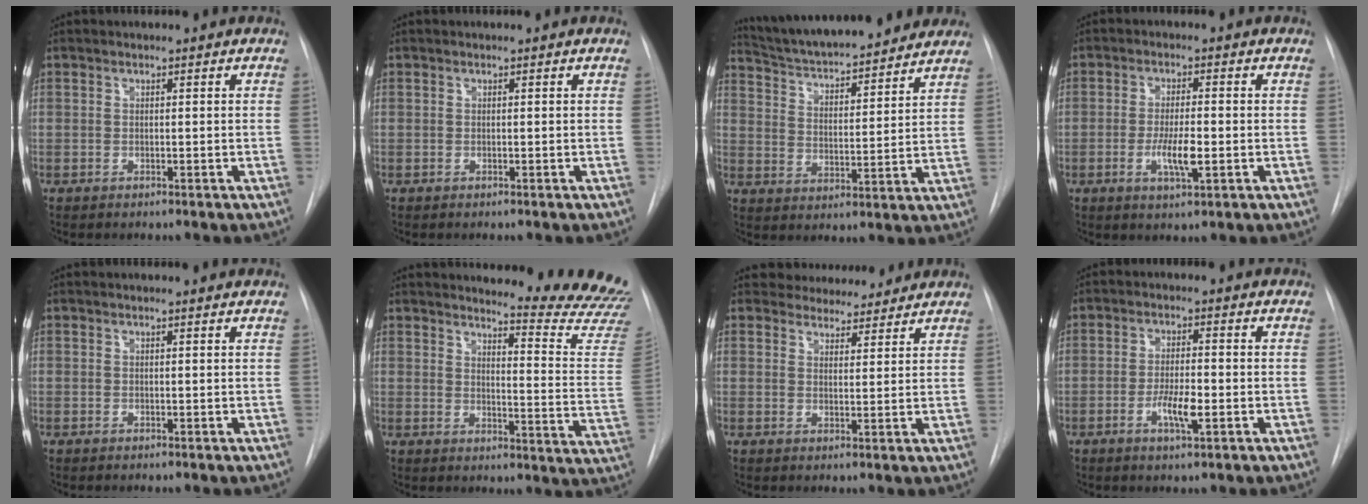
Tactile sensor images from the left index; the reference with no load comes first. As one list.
[{"total": 0.0}, {"total": 20.1, "force": [18.0, 3.0, 8.2], "torque": [-0.131, 0.013, 0.264]}, {"total": 5.2, "force": [-1.2, 1.0, 4.9], "torque": [-0.094, -0.007, -0.020]}, {"total": 1.2, "force": [1.2, 0.0, 0.3], "torque": [-0.012, 0.007, 0.014]}, {"total": 19.9, "force": [19.5, -0.3, 4.3], "torque": [-0.055, -0.160, 0.209]}, {"total": 7.6, "force": [7.2, 2.4, 0.9], "torque": [0.001, 0.006, 0.093]}, {"total": 4.6, "force": [-1.6, 0.9, 4.3], "torque": [-0.079, -0.002, -0.026]}]